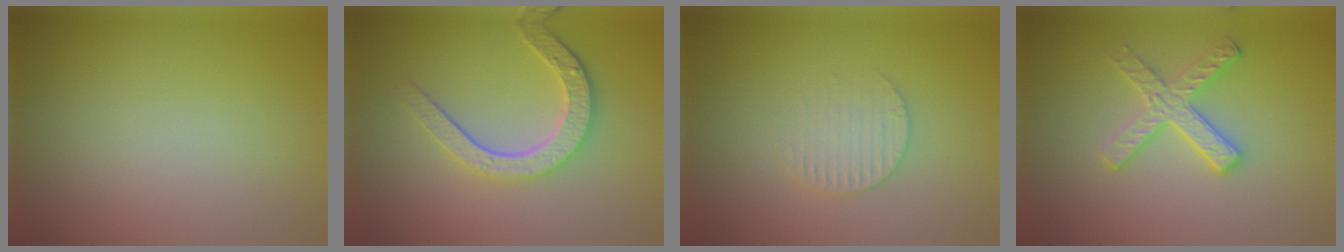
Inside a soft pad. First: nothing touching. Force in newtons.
{"total": 4.4, "press": 3.4, "slide": 2.9}
{"total": 2.2, "press": 2.1, "slide": 0.5}
{"total": 2.8, "press": 2.7, "slide": 0.7}